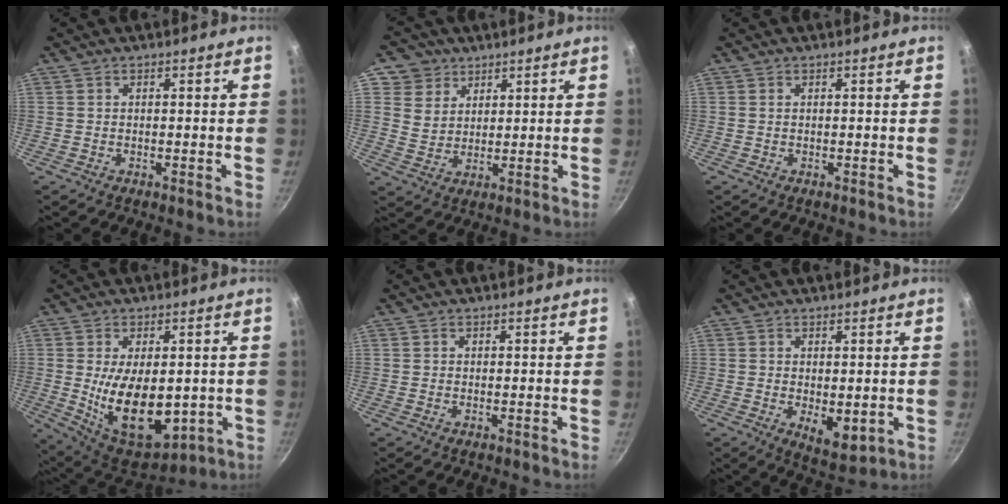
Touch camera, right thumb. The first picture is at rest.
{"total": 6.8, "force": [3.8, 5.5, 1.2], "torque": [0.016, -0.006, 0.069]}
{"total": 0.0}
{"total": 17.9, "force": [-1.3, 10.2, 14.7], "torque": [-0.224, -0.022, 0.003]}
{"total": 0.0}
{"total": 6.2, "force": [-0.4, 3.2, 5.3], "torque": [-0.064, -0.019, 0.003]}